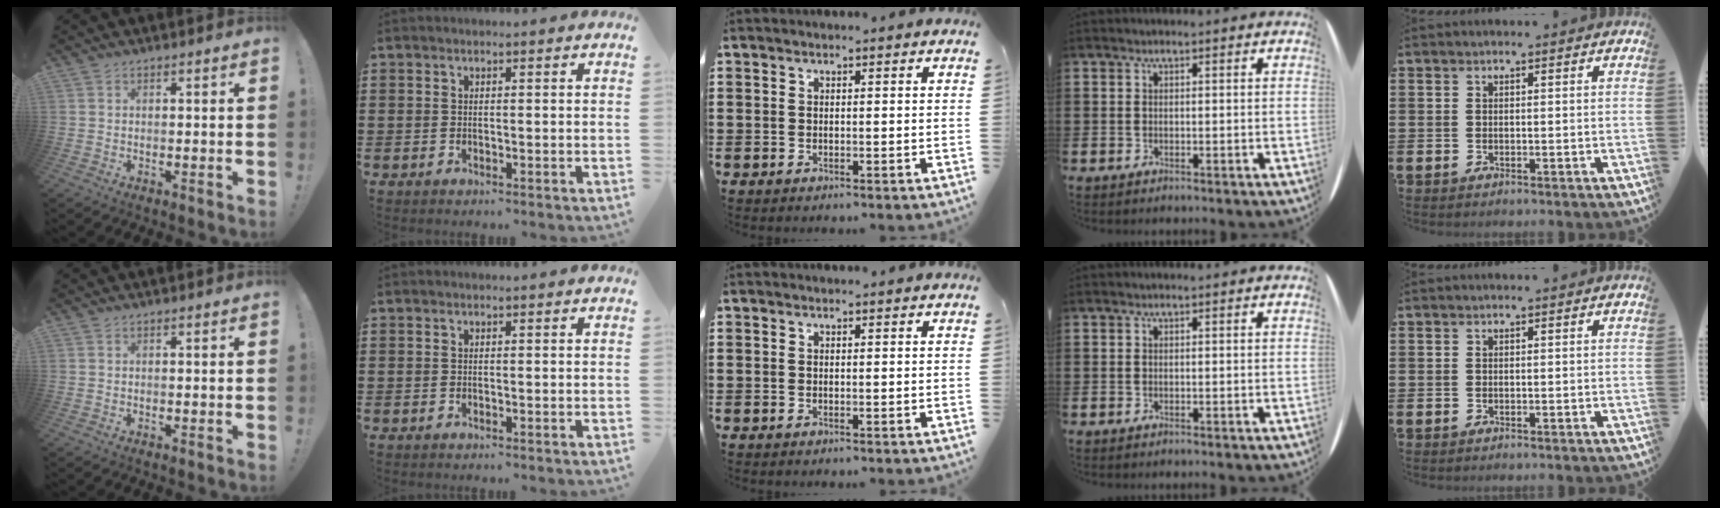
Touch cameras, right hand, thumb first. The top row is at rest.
{}